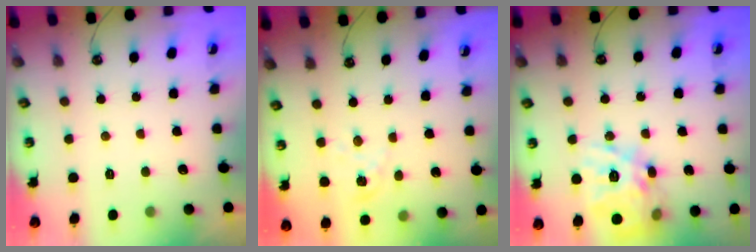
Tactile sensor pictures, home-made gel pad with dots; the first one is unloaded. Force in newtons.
{"total": 2.1, "press": 2.1, "slide": 0.2}
{"total": 20.2, "press": 20.0, "slide": 2.8}